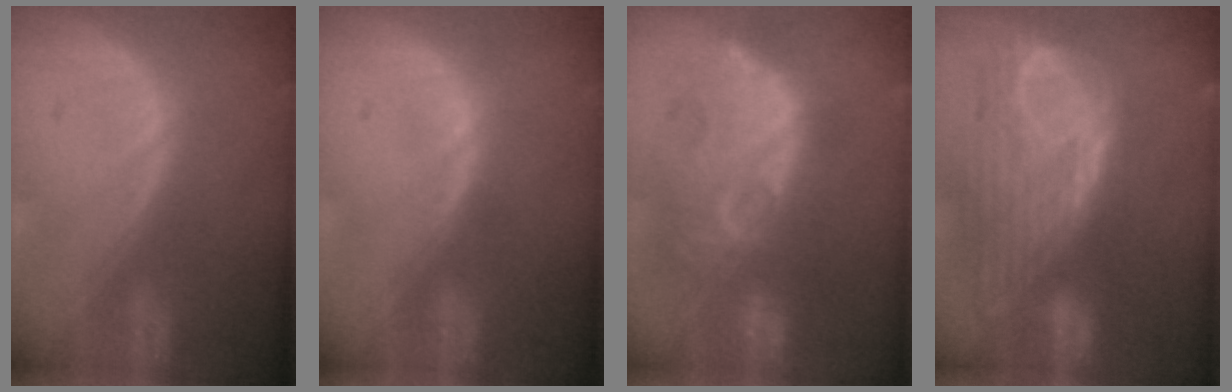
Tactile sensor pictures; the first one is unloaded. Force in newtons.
{"total": 0.7, "press": 0.6, "slide": 0.3}
{"total": 12.1, "press": 11.7, "slide": 2.9}
{"total": 12.5, "press": 10.6, "slide": 6.6}